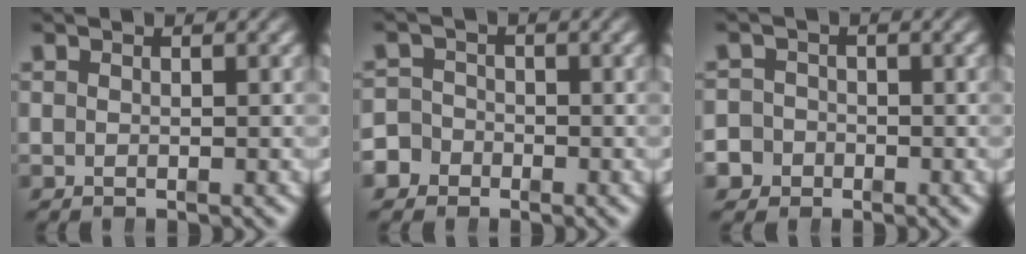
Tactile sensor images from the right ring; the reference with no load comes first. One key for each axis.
{"total": 3.7, "fx": -2.1, "fy": 3.1, "fz": 0.3, "tx": -0.003, "ty": -0.009, "tz": -0.040}
{"total": 4.7, "fx": -2.1, "fy": 4.2, "fz": 0.5, "tx": -0.019, "ty": -0.020, "tz": -0.038}